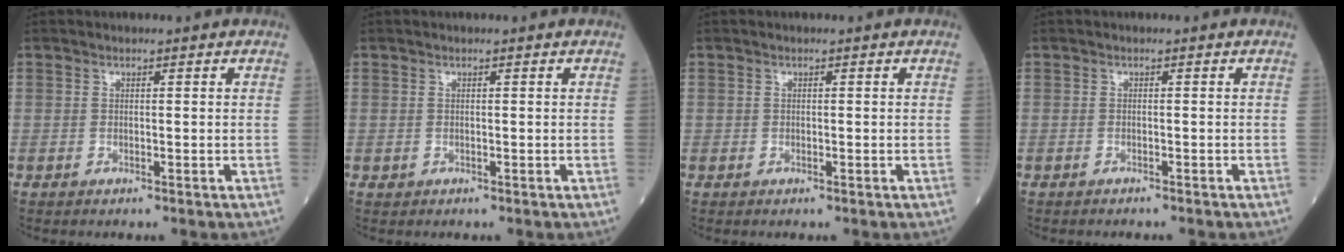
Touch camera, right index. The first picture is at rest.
{"total": 0.0}
{"total": 0.0}
{"total": 1.3, "force": [-1.2, 0.1, 0.4], "torque": [-0.009, -0.002, -0.014]}